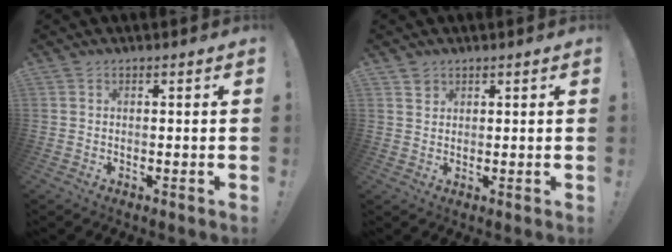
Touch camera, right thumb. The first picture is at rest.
{"total": 2.1, "force": [1.5, 1.4, 0.3], "torque": [0.002, -0.012, 0.027]}